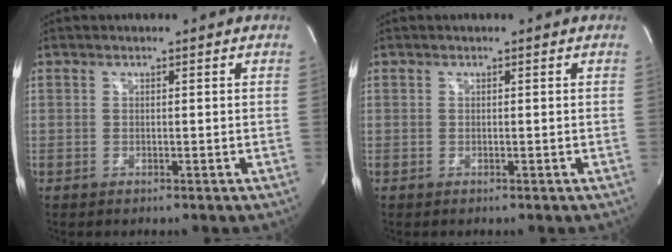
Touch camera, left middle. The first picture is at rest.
{"total": 0.0}